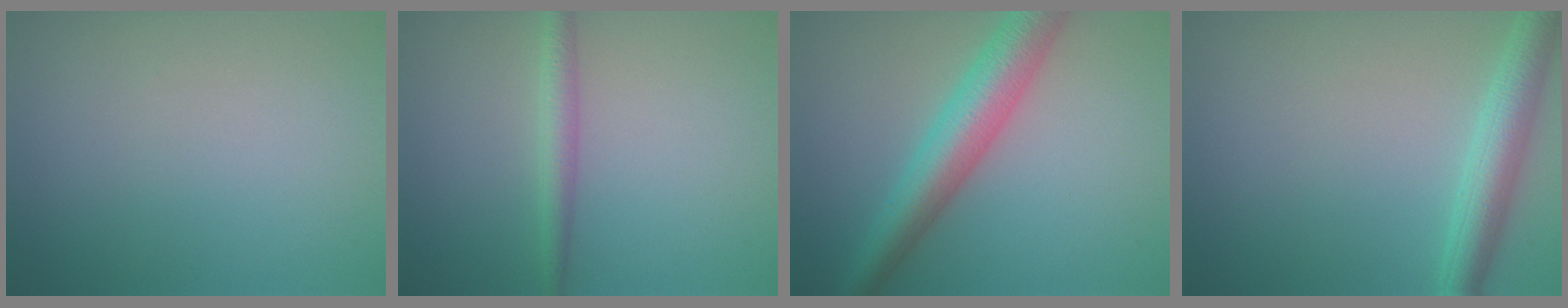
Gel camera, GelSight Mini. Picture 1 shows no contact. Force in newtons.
{"total": 1.9, "press": 1.9, "slide": 0.1}
{"total": 6.1, "press": 6.1, "slide": 0.1}
{"total": 3.8, "press": 3.8, "slide": 0.2}